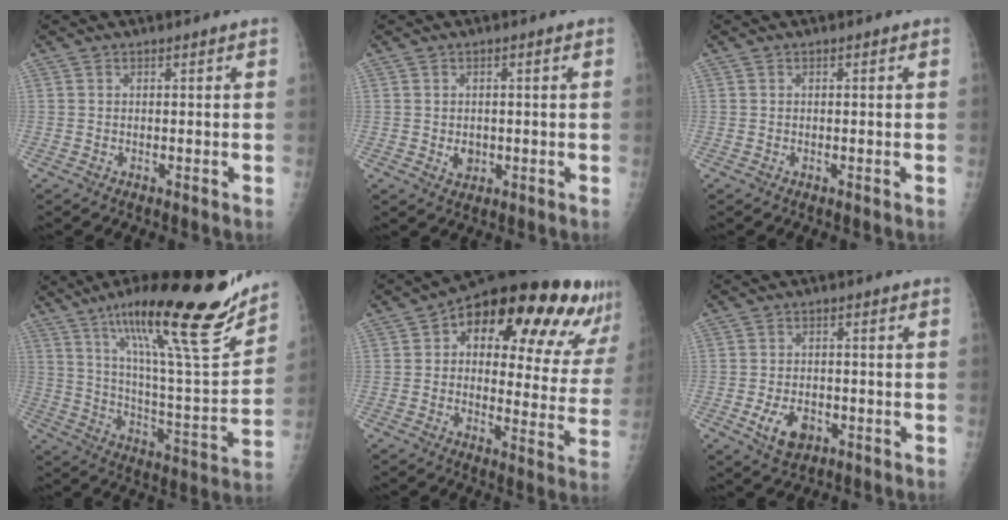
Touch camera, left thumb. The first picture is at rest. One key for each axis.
{"total": 2.7, "fx": -0.4, "fy": 2.2, "fz": 1.5, "tx": -0.010, "ty": 0.001, "tz": -0.001}
{"total": 0.0}
{"total": 26.0, "fx": 17.8, "fy": 3.9, "fz": 18.5, "tx": -0.268, "ty": -0.076, "tz": 0.293}
{"total": 25.1, "fx": 13.6, "fy": 11.0, "fz": 18.1, "tx": -0.204, "ty": -0.016, "tz": 0.173}
{"total": 6.2, "fx": -2.4, "fy": 4.0, "fz": 4.1, "tx": -0.063, "ty": 0.007, "tz": -0.036}